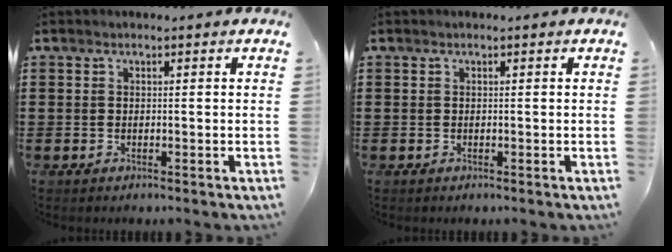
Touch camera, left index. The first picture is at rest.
{"total": 0.0}